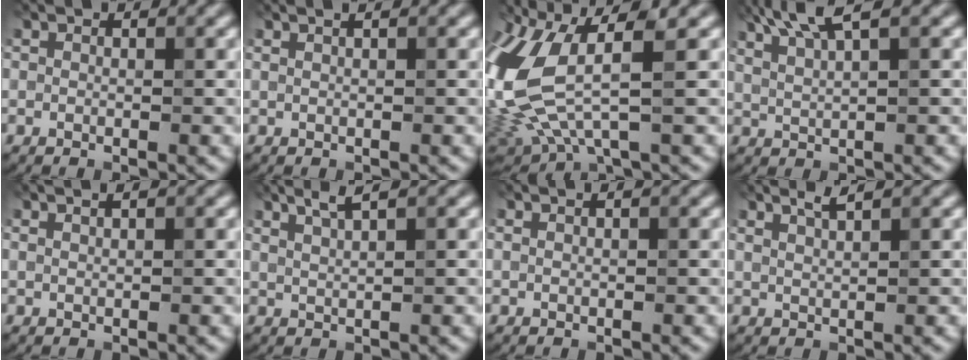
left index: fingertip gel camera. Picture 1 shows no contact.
{"total": 1.9, "force": [1.1, 0.8, 1.3], "torque": [-0.006, -0.004, -0.002]}
{"total": 10.4, "force": [0.6, 4.3, 9.5], "torque": [-0.238, -0.017, 0.017]}
{"total": 5.1, "force": [3.4, 1.0, 3.7], "torque": [-0.066, 0.018, 0.057]}
{"total": 1.4, "force": [1.0, 0.5, 0.9], "torque": [-0.004, -0.005, 0.004]}
{"total": 2.4, "force": [1.7, 0.4, 1.8], "torque": [-0.026, 0.006, 0.029]}
{"total": 1.0, "force": [0.6, 0.4, 0.7], "torque": [-0.010, -0.001, 0.003]}
{"total": 2.1, "force": [1.5, 0.4, 1.4], "torque": [-0.015, 0.007, 0.017]}